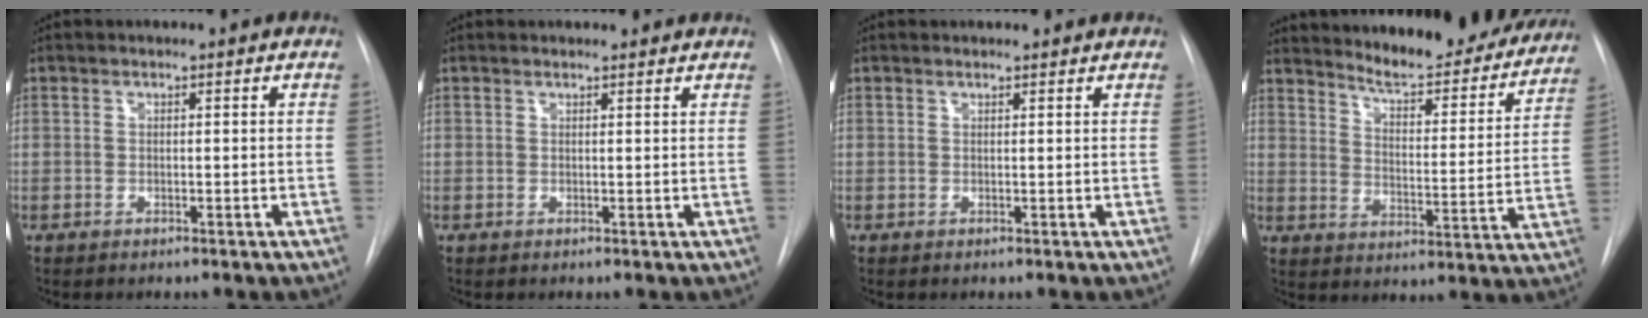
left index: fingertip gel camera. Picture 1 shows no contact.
{"total": 2.2, "force": [2.1, 0.5, 0.2], "torque": [-0.008, 0.005, 0.016]}
{"total": 1.4, "force": [1.4, 0.3, 0.1], "torque": [-0.010, 0.004, 0.011]}
{"total": 20.3, "force": [18.7, 3.6, 7.1], "torque": [-0.092, -0.053, 0.237]}